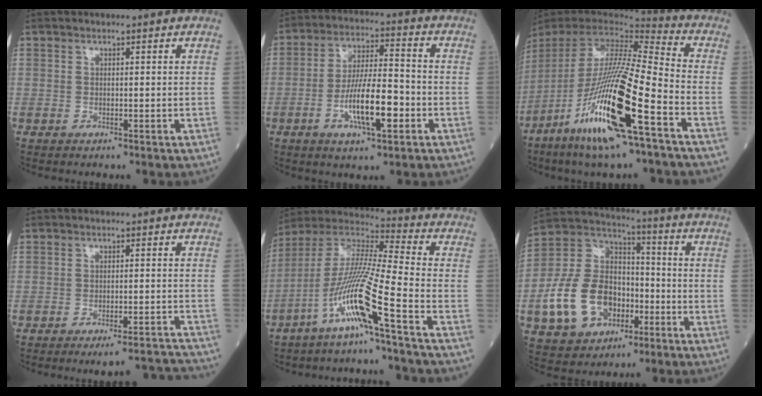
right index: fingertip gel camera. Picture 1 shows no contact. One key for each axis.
{"total": 10.6, "fx": -3.5, "fy": 2.0, "fz": 9.8, "tx": -0.180, "ty": 0.001, "tz": -0.063}
{"total": 22.7, "fx": -10.5, "fy": 1.1, "fz": 20.1, "tx": -0.412, "ty": -0.062, "tz": -0.209}
{"total": 9.3, "fx": -9.0, "fy": -0.3, "fz": 2.0, "tx": -0.003, "ty": 0.008, "tz": -0.116}
{"total": 14.3, "fx": -6.8, "fy": -1.4, "fz": 12.5, "tx": -0.261, "ty": -0.015, "tz": -0.142}
{"total": 15.7, "fx": -5.1, "fy": 11.2, "fz": 9.8, "tx": -0.227, "ty": 0.024, "tz": -0.086}